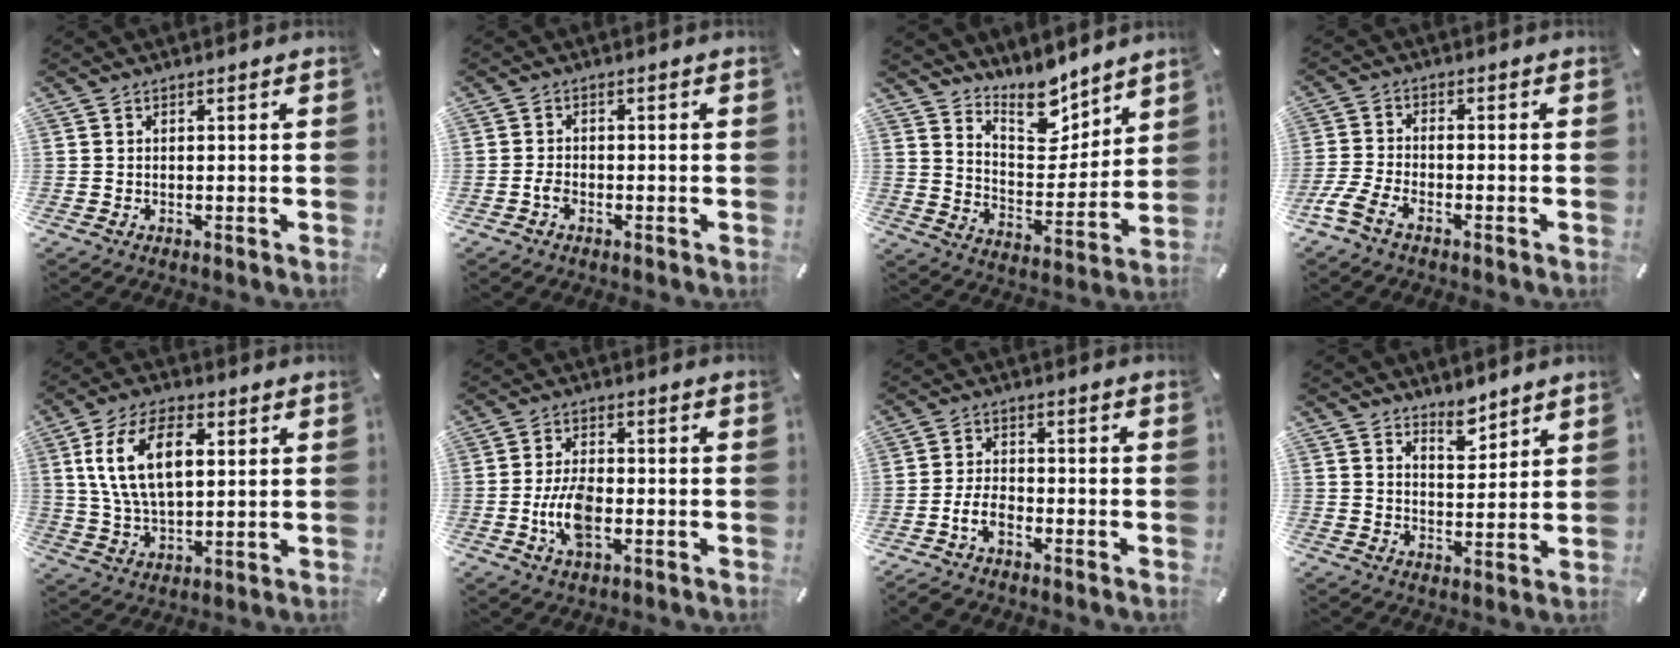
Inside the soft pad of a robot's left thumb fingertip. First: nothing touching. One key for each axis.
{"total": 2.0, "fx": -1.1, "fy": 1.3, "fz": 1.2, "tx": -0.021, "ty": 0.005, "tz": -0.021}
{"total": 12.1, "fx": 10.5, "fy": 4.9, "fz": 3.6, "tx": -0.048, "ty": -0.089, "tz": 0.193}
{"total": 4.5, "fx": -3.0, "fy": 1.7, "fz": 3.0, "tx": -0.089, "ty": -0.005, "tz": -0.064}
{"total": 13.7, "fx": 4.3, "fy": 7.6, "fz": 10.5, "tx": -0.236, "ty": 0.006, "tz": 0.071}
{"total": 8.5, "fx": -2.1, "fy": 4.5, "fz": 6.9, "tx": -0.153, "ty": 0.002, "tz": -0.040}
{"total": 5.6, "fx": -3.2, "fy": 2.8, "fz": 3.6, "tx": -0.084, "ty": 0.010, "tz": -0.064}
{"total": 5.6, "fx": 5.1, "fy": 2.2, "fz": 0.9, "tx": 0.000, "ty": -0.039, "tz": 0.091}